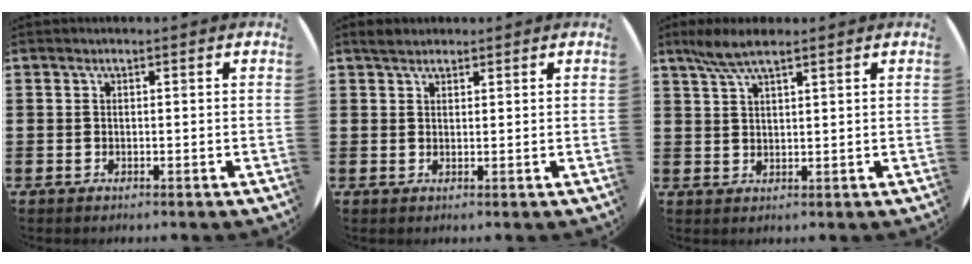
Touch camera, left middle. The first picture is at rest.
{"total": 1.8, "force": [1.6, 0.7, 0.4], "torque": [-0.003, 0.002, 0.028]}
{"total": 4.5, "force": [3.4, 0.7, 2.8], "torque": [-0.062, 0.002, 0.061]}